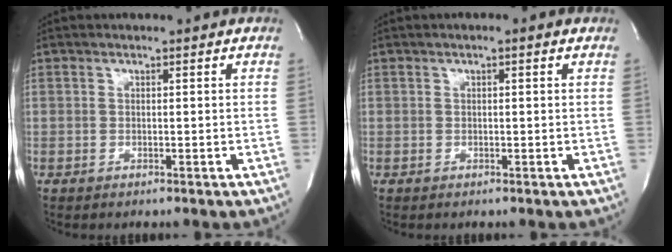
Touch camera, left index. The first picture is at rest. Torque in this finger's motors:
{"motor_torque": [0.63, -0.57, 0.01, 0.02]}